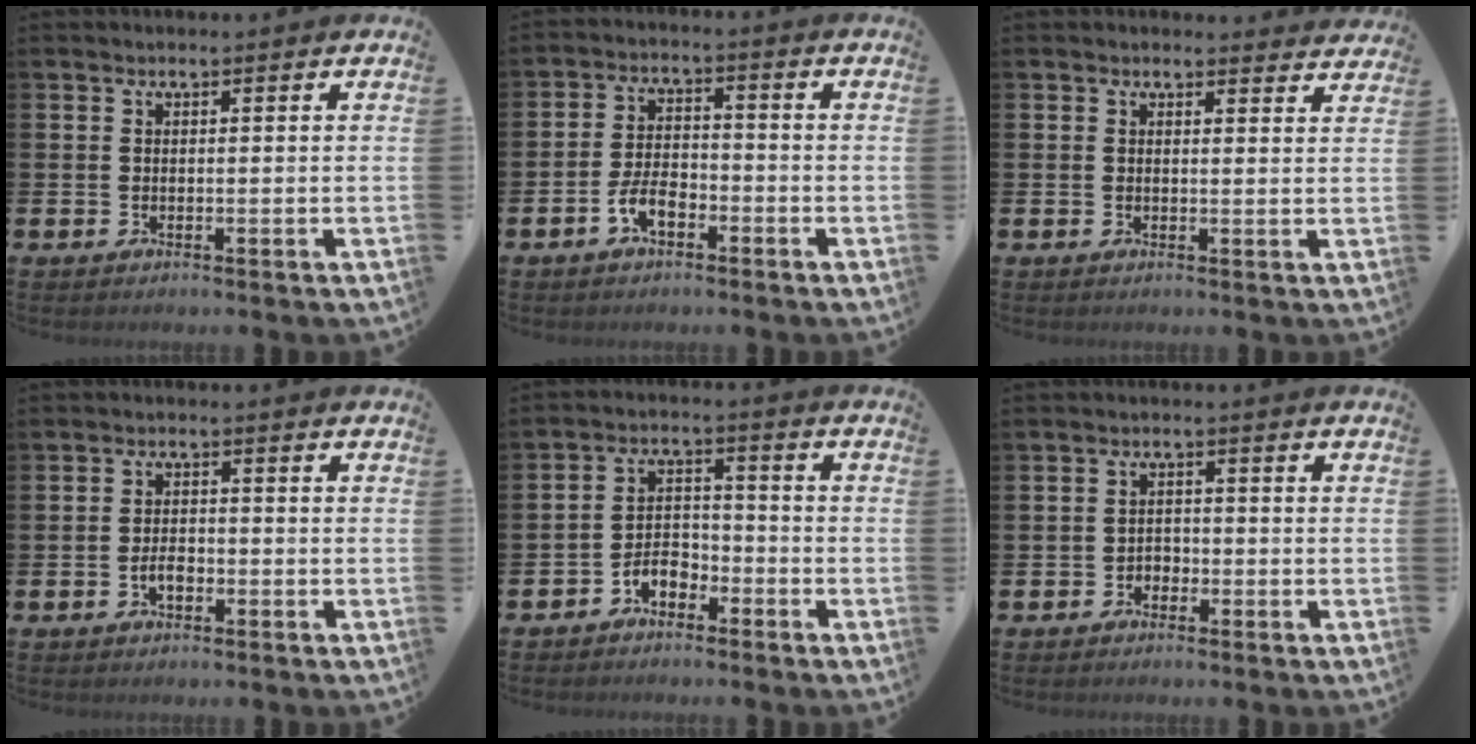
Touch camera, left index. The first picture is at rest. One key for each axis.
{"total": 4.3, "fx": -2.4, "fy": 2.1, "fz": 2.9, "tx": -0.065, "ty": 0.004, "tz": -0.048}
{"total": 1.6, "fx": 1.6, "fy": 0.4, "fz": -0.1, "tx": 0.010, "ty": -0.007, "tz": 0.027}
{"total": 2.3, "fx": -0.8, "fy": 1.2, "fz": 1.8, "tx": -0.028, "ty": 0.001, "tz": -0.017}
{"total": 3.8, "fx": -2.9, "fy": 2.0, "fz": 1.5, "tx": -0.031, "ty": 0.011, "tz": -0.059}
{"total": 1.7, "fx": -1.3, "fy": 1.1, "fz": 0.2, "tx": -0.009, "ty": 0.003, "tz": -0.028}